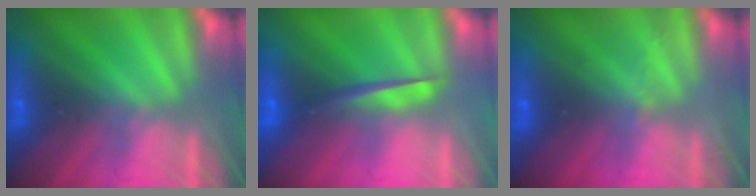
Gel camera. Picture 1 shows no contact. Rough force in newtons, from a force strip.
{"total": 4.6}
{"total": 2.1}